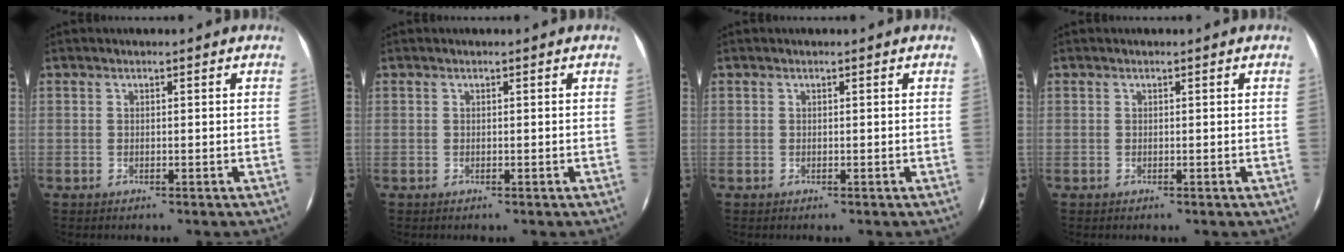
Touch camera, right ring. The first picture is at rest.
{"total": 0.0}
{"total": 0.0}
{"total": 0.0}